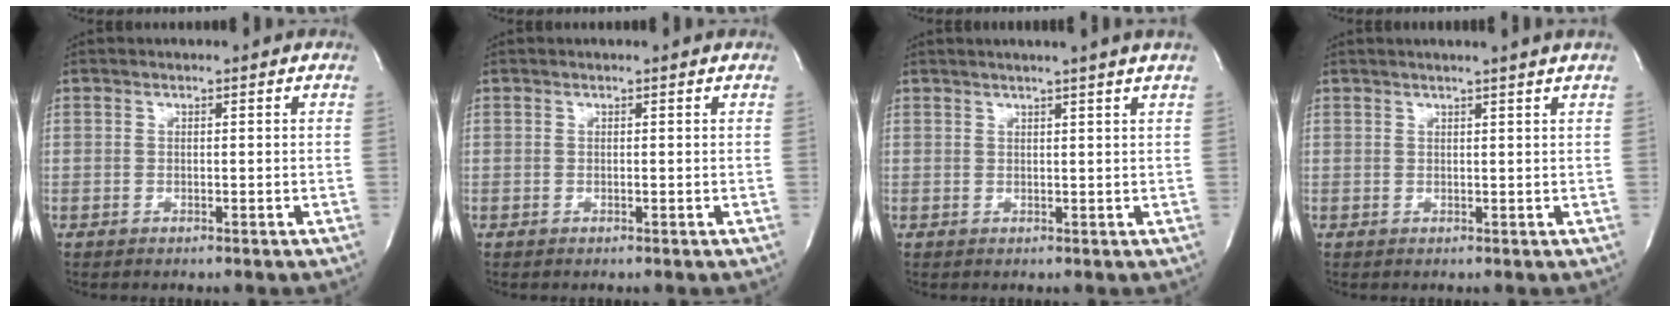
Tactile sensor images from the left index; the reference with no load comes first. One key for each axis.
{"total": 0.0}
{"total": 4.6, "fx": 3.7, "fy": -1.4, "fz": 2.4, "tx": -0.034, "ty": 0.005, "tz": 0.047}
{"total": 3.4, "fx": 2.8, "fy": -1.1, "fz": 1.6, "tx": -0.023, "ty": 0.003, "tz": 0.035}